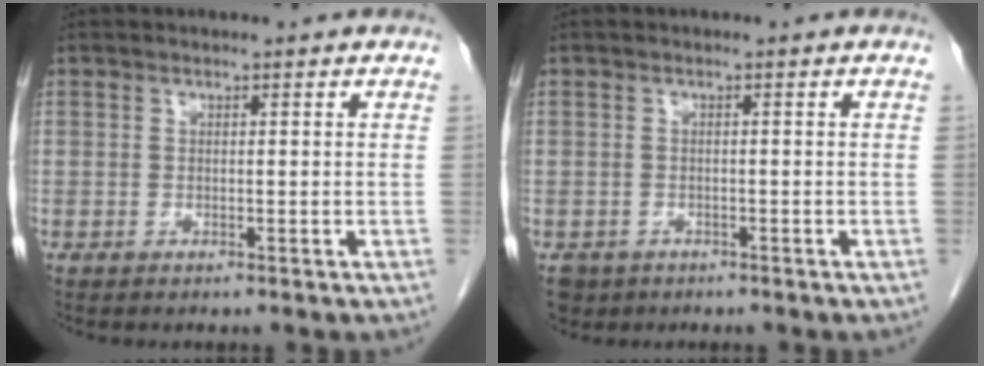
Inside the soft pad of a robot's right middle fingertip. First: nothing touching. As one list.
[{"total": 3.2, "force": [-2.1, 2.4, 0.5], "torque": [-0.008, 0.001, -0.032]}]